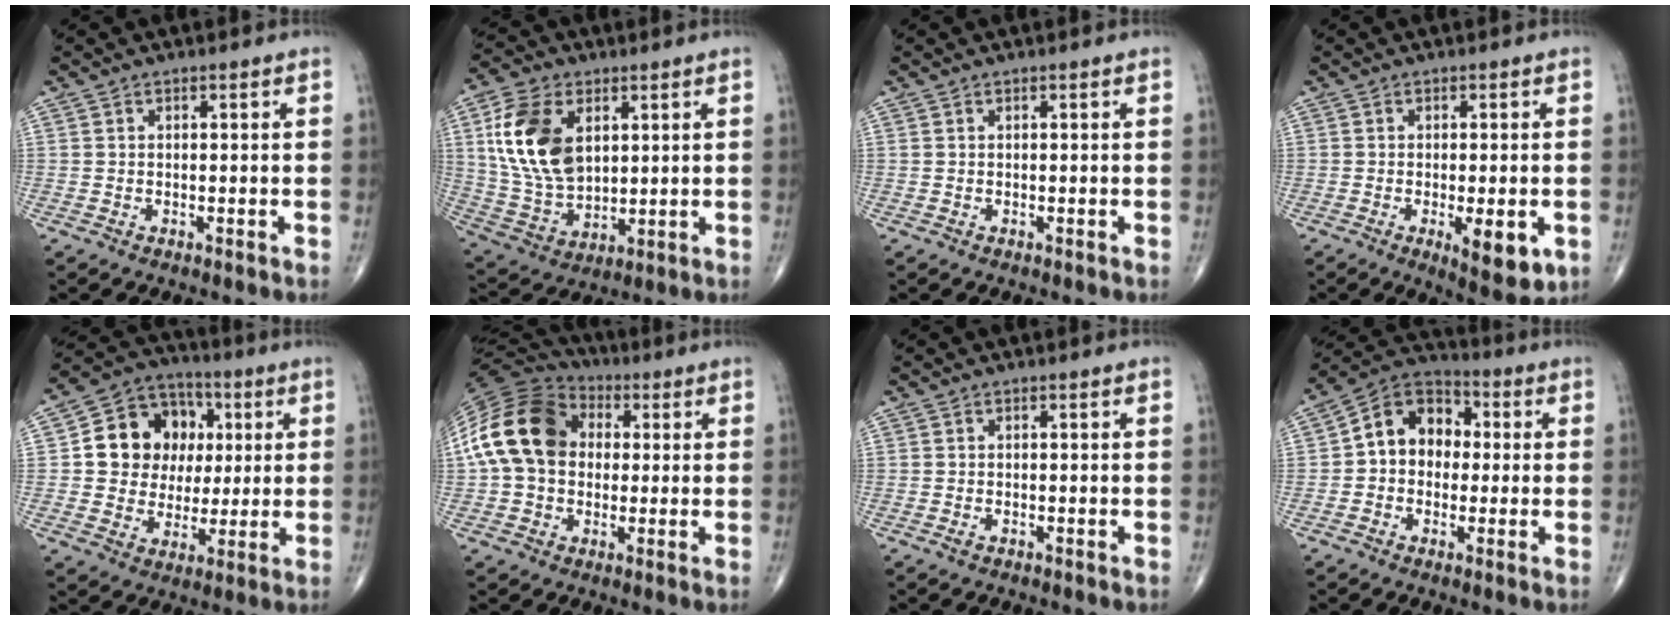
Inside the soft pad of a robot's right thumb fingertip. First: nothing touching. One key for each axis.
{"total": 16.4, "fx": 4.6, "fy": 10.4, "fz": 11.8, "tx": -0.217, "ty": -0.014, "tz": 0.096}
{"total": 0.0}
{"total": 8.0, "fx": -2.3, "fy": 2.6, "fz": 7.2, "tx": -0.091, "ty": -0.016, "tz": -0.027}
{"total": 15.0, "fx": 2.5, "fy": 12.9, "fz": 7.3, "tx": -0.076, "ty": 0.015, "tz": 0.043}
{"total": 17.6, "fx": 2.0, "fy": 13.3, "fz": 11.5, "tx": -0.216, "ty": 0.034, "tz": 0.027}
{"total": 0.7, "fx": -0.4, "fy": 0.3, "fz": 0.4, "tx": -0.013, "ty": 0.001, "tz": -0.008}
{"total": 11.4, "fx": 0.5, "fy": 9.0, "fz": 7.1, "tx": -0.084, "ty": 0.036, "tz": -0.007}